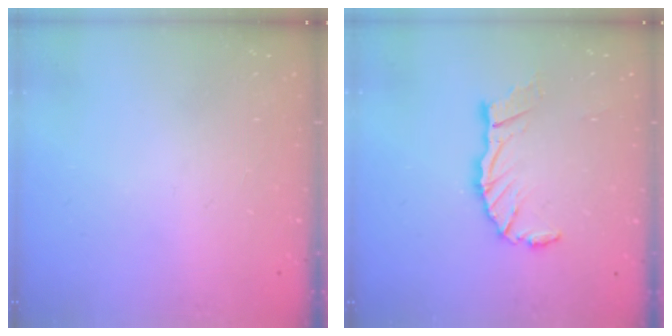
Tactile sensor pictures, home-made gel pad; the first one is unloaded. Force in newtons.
{"total": 9.6, "press": 9.5, "slide": 1.5}